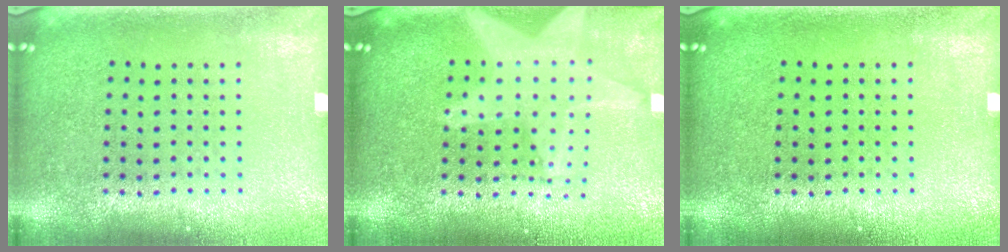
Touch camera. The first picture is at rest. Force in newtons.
{"total": 2.2, "press": 1.8, "slide": 1.2}
{"total": 0.0}